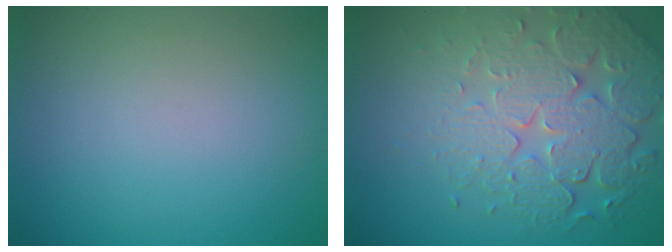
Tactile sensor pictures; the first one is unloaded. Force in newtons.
{"total": 7.4, "press": 5.4, "slide": 5.1}